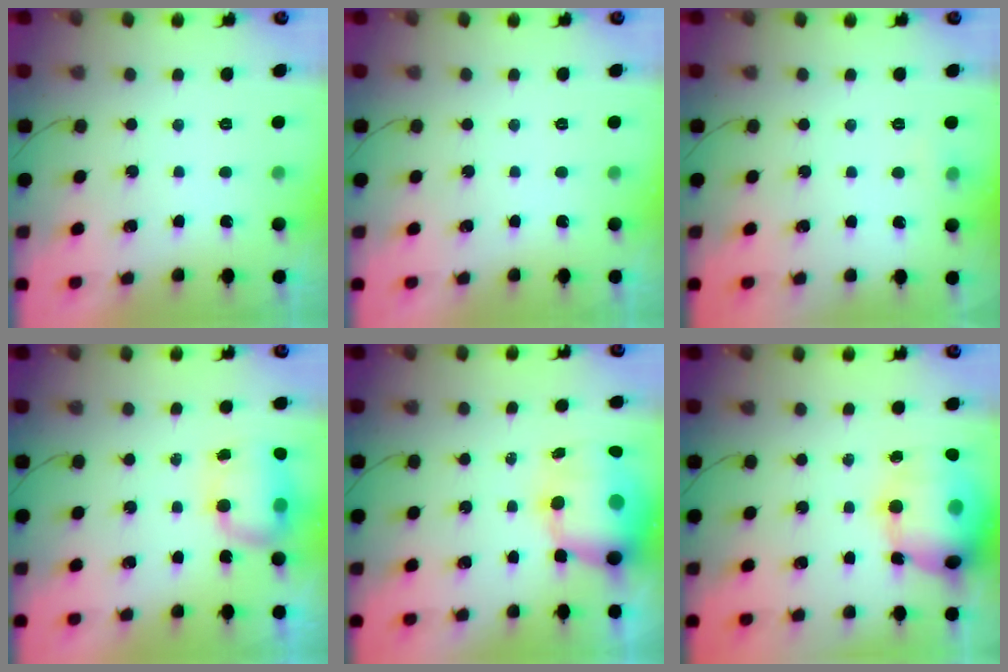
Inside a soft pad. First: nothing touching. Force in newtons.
{"total": 0.0}
{"total": 4.8, "press": 4.7, "slide": 1.2}
{"total": 7.9, "press": 7.6, "slide": 2.3}
{"total": 12.3, "press": 11.9, "slide": 3.2}
{"total": 18.8, "press": 18.5, "slide": 3.3}